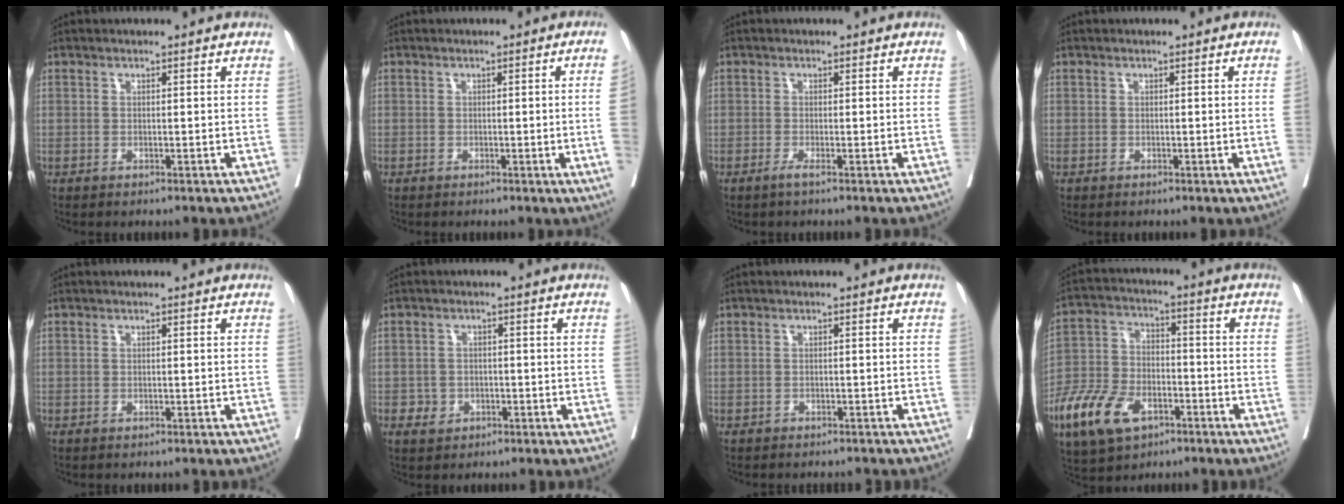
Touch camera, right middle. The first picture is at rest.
{"total": 5.1, "force": [-0.5, -1.7, 4.7], "torque": [-0.065, -0.012, -0.003]}
{"total": 0.9, "force": [-0.6, -0.2, 0.7], "torque": [-0.009, -0.006, -0.017]}
{"total": 1.4, "force": [-0.1, -0.6, 1.2], "torque": [-0.015, -0.002, 0.000]}
{"total": 0.0}
{"total": 2.7, "force": [-1.1, 2.3, 0.7], "torque": [-0.005, 0.006, -0.012]}
{"total": 3.4, "force": [-3.1, 1.3, 0.6], "torque": [-0.004, -0.004, -0.043]}
{"total": 12.8, "force": [-6.7, 7.2, 8.2], "torque": [-0.177, -0.003, -0.125]}